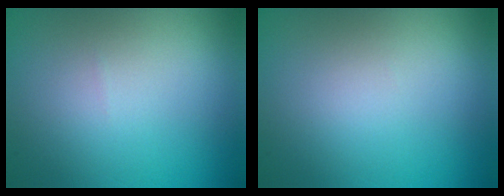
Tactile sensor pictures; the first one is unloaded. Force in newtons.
{"total": 0.0}